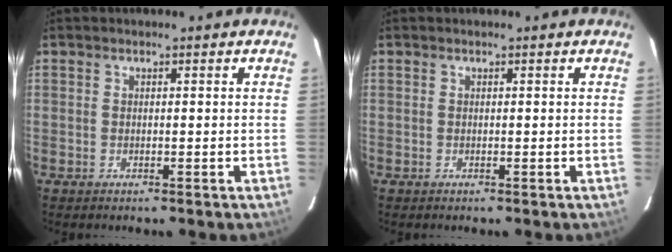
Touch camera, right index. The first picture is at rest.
{"total": 0.0}